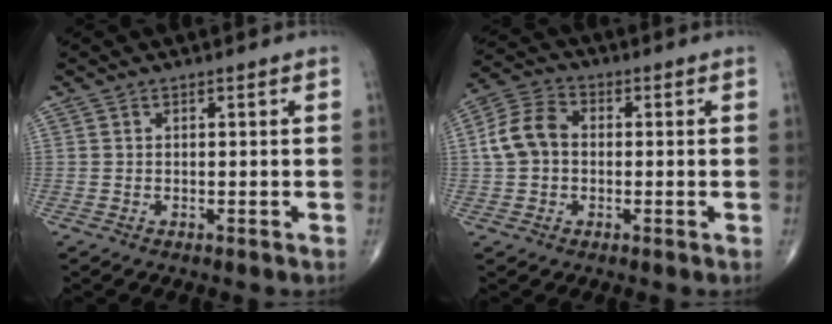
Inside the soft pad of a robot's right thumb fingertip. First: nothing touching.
{"total": 7.8, "force": [0.1, 5.9, 5.1], "torque": [-0.096, 0.026, -0.009]}